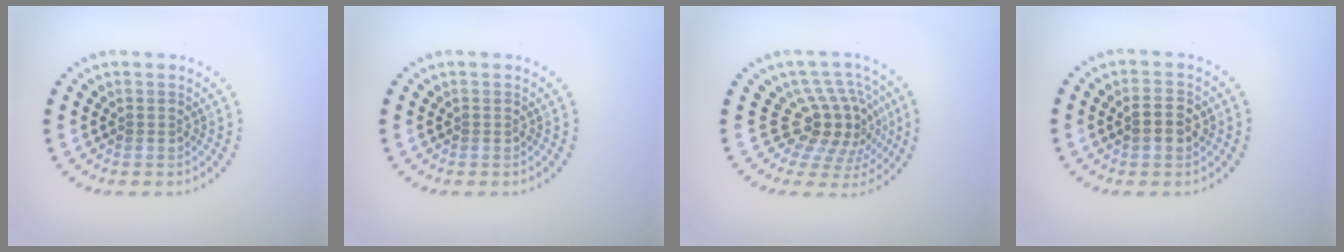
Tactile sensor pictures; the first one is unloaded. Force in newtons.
{"total": 0.0}
{"total": 4.7, "press": 3.7, "slide": 2.9}
{"total": 2.6, "press": 2.6, "slide": 0.0}